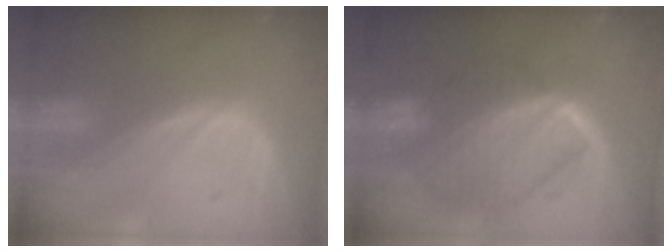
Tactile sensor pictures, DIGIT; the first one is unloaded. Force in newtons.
{"total": 10.5, "press": 10.4, "slide": 1.0}